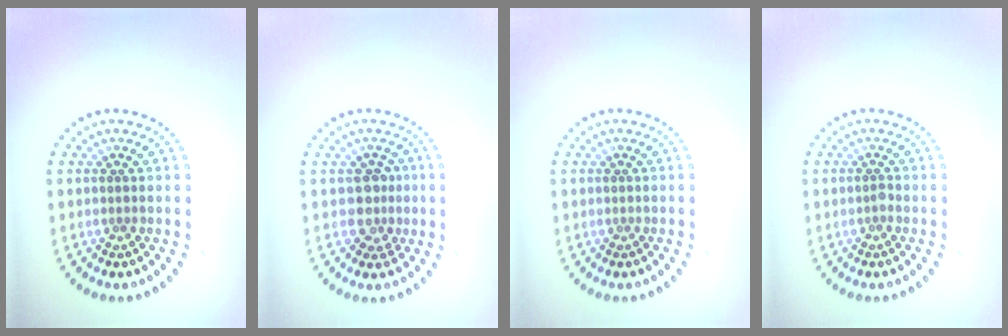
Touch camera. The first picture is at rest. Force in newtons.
{"total": 2.4, "press": 2.1, "slide": 1.2}
{"total": 0.0}
{"total": 0.7, "press": 0.5, "slide": 0.5}